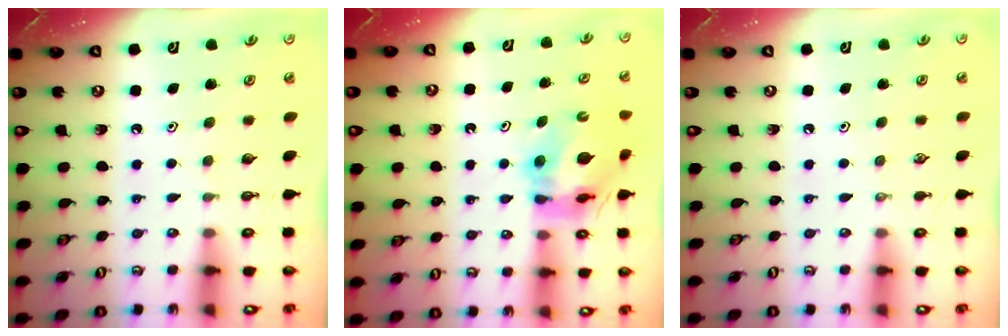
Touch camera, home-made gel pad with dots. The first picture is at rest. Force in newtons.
{"total": 11.1, "press": 11.1, "slide": 1.2}
{"total": 0.0}